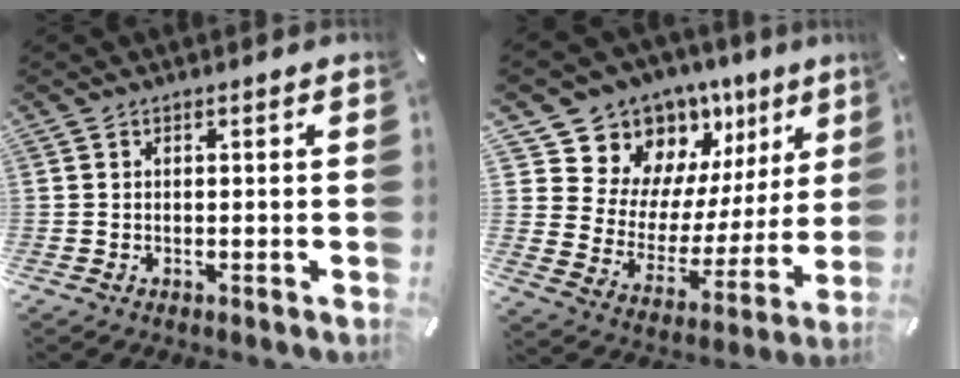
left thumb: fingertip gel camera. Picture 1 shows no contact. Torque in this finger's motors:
{"motor_torque": [1.87, 0.51, 1.38, -1.38, 0.05]}